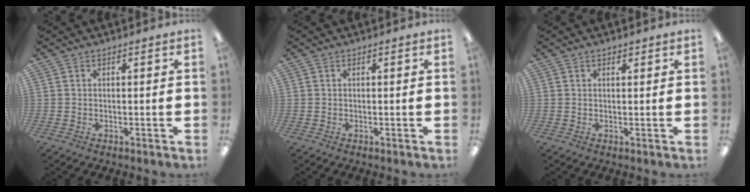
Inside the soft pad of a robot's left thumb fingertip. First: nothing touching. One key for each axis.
{"total": 0.0}
{"total": 0.8, "fx": 0.7, "fy": 0.3, "fz": 0.2, "tx": 0.003, "ty": -0.003, "tz": 0.011}